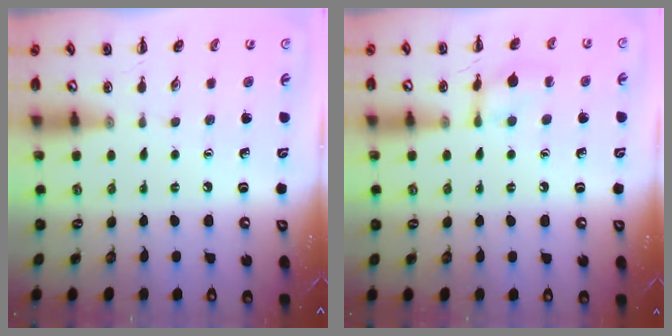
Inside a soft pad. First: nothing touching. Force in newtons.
{"total": 9.6, "press": 9.5, "slide": 1.5}